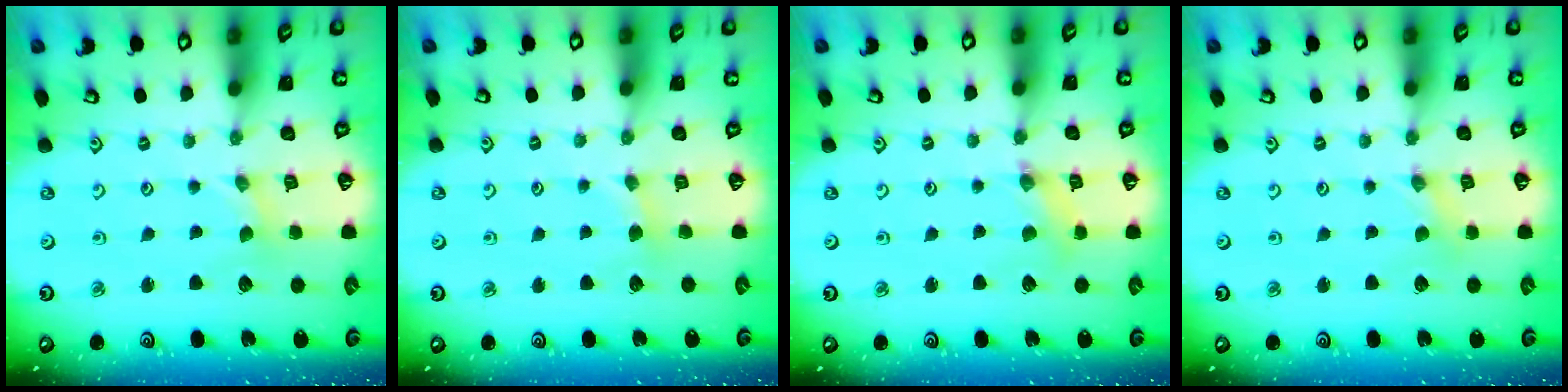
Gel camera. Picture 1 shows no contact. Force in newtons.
{"total": 2.6, "press": 2.6, "slide": 0.3}
{"total": 2.1, "press": 2.1, "slide": 0.3}
{"total": 0.0}